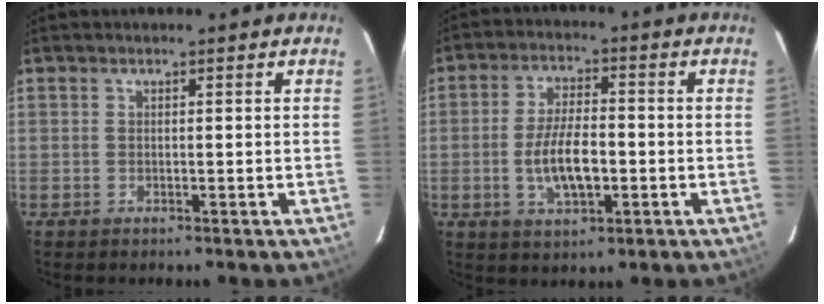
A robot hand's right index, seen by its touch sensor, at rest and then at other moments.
{"total": 8.9, "force": [-2.0, 3.7, 7.8], "torque": [-0.156, -0.003, -0.032]}